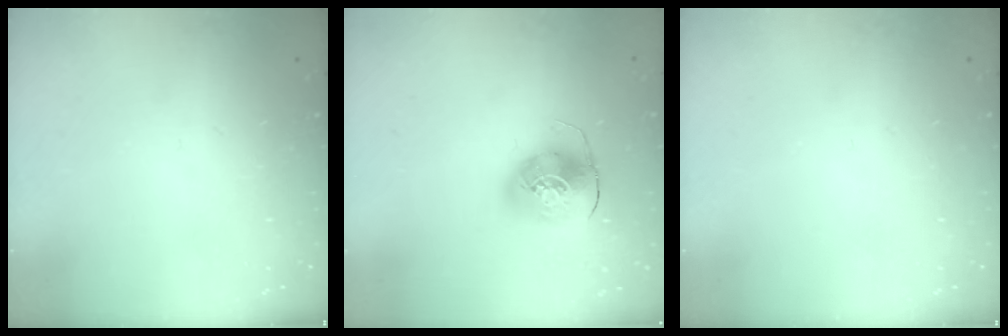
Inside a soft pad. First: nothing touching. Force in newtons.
{"total": 9.5, "press": 9.4, "slide": 1.5}
{"total": 0.0}